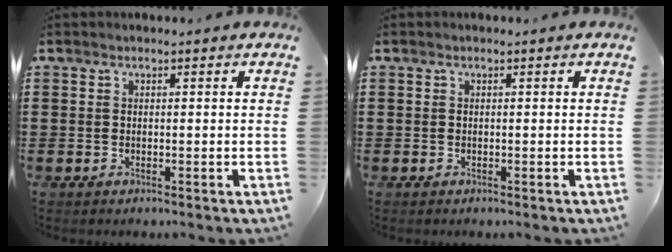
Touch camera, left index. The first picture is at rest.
{"total": 0.0}